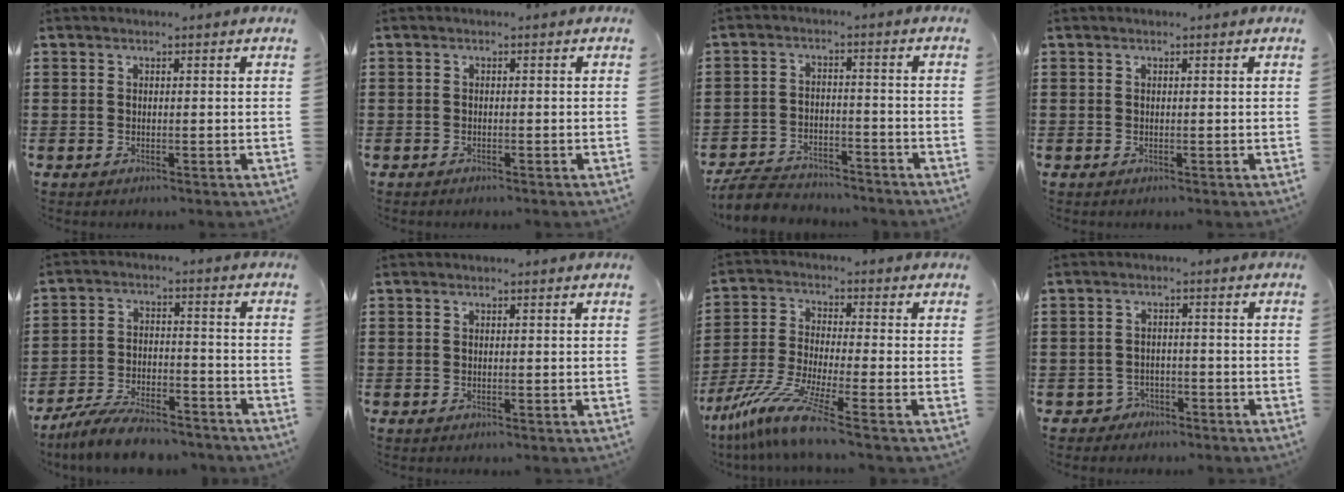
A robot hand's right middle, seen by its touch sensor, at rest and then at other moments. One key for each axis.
{"total": 0.6, "fx": -0.6, "fy": 0.1, "fz": 0.0, "tx": -0.003, "ty": -0.002, "tz": -0.012}
{"total": 5.4, "fx": -5.2, "fy": 0.9, "fz": 0.8, "tx": -0.025, "ty": 0.005, "tz": -0.105}
{"total": 0.0}
{"total": 7.5, "fx": -6.9, "fy": 1.3, "fz": 2.5, "tx": -0.052, "ty": 0.009, "tz": -0.132}
{"total": 0.0}
{"total": 9.0, "fx": -6.6, "fy": 0.2, "fz": 6.2, "tx": -0.138, "ty": -0.014, "tz": -0.132}
{"total": 2.2, "fx": -2.0, "fy": 1.0, "fz": 0.1, "tx": -0.012, "ty": -0.002, "tz": -0.044}